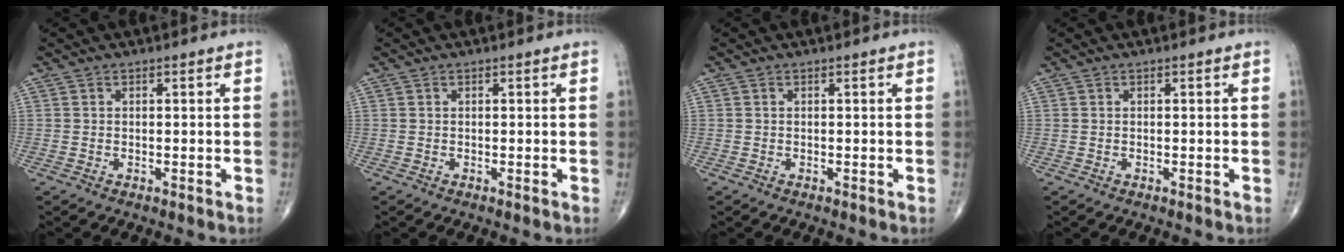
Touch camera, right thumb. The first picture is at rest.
{"total": 0.0}
{"total": 0.0}
{"total": 0.0}